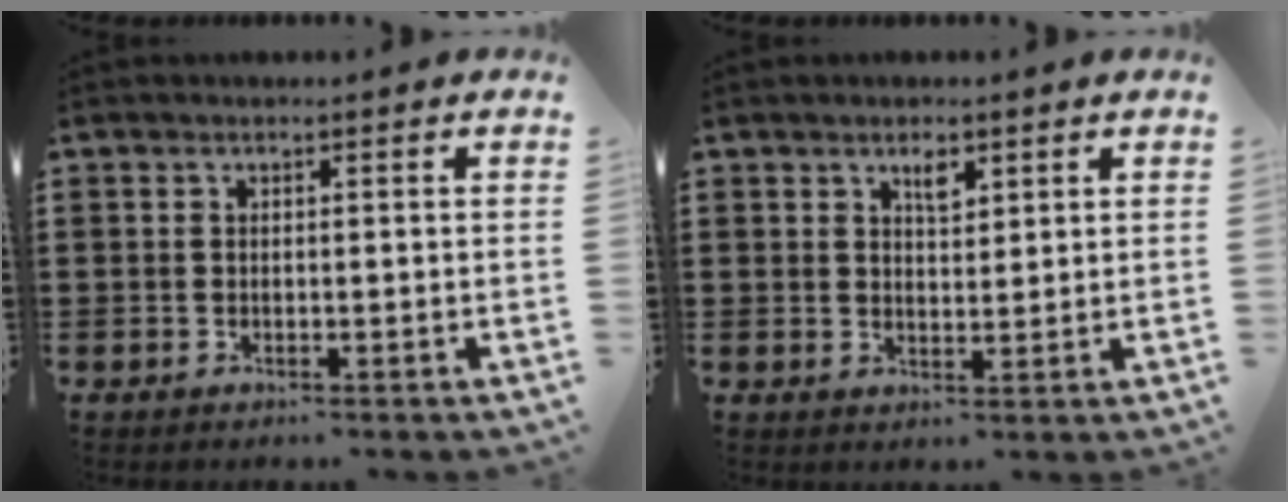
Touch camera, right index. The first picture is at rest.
{"total": 2.5, "force": [1.6, 1.0, 1.6], "torque": [-0.019, -0.003, 0.025]}